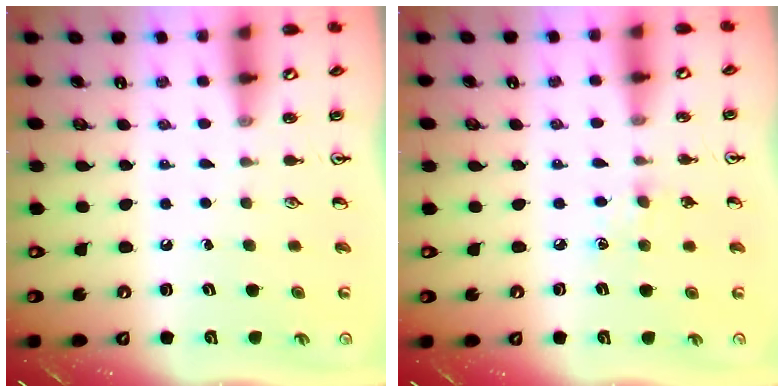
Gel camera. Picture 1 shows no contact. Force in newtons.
{"total": 6.0, "press": 6.0, "slide": 0.7}